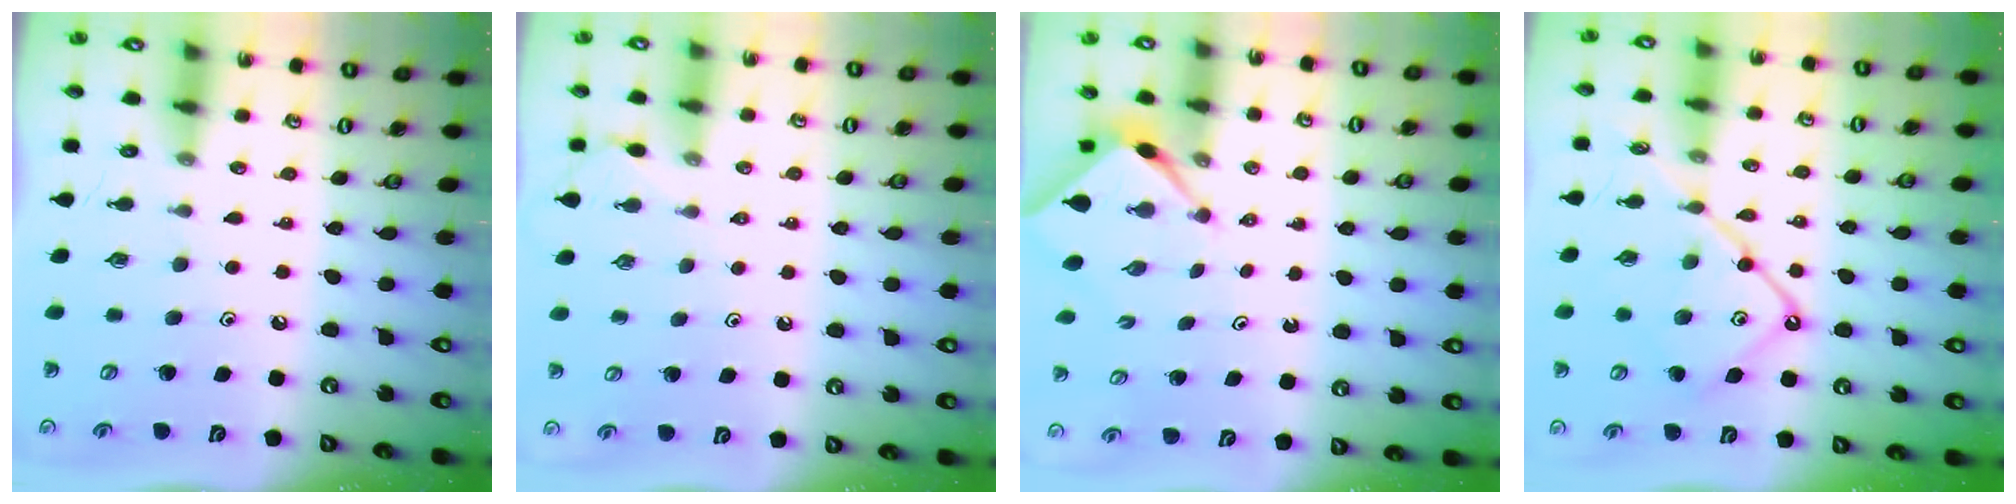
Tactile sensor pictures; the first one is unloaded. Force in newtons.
{"total": 2.1, "press": 2.1, "slide": 0.3}
{"total": 2.2, "press": 2.2, "slide": 0.3}
{"total": 13.4, "press": 13.3, "slide": 1.3}